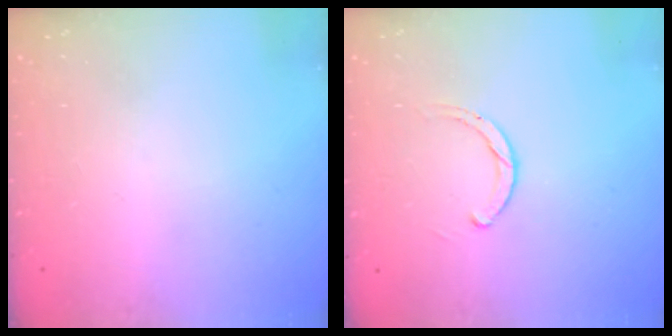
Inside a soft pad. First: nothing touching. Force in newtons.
{"total": 1.9, "press": 1.9, "slide": 0.2}